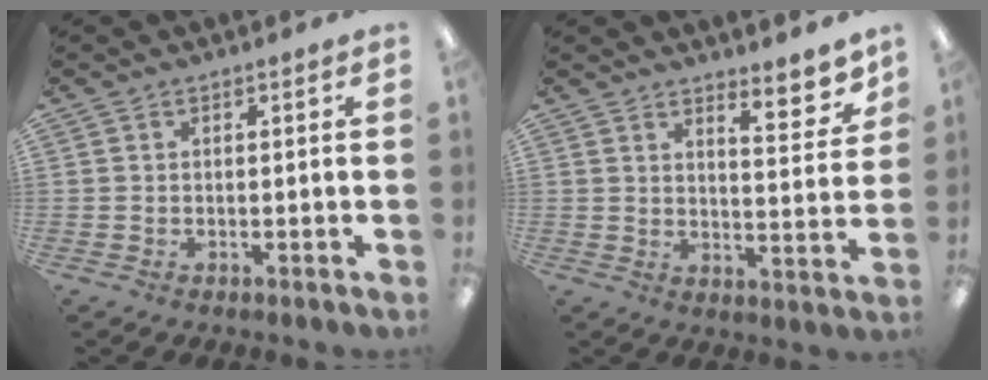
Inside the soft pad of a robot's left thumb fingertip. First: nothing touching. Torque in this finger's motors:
{"motor_torque": [0.28, -0.28, -0.23, -0.26, 0.03]}